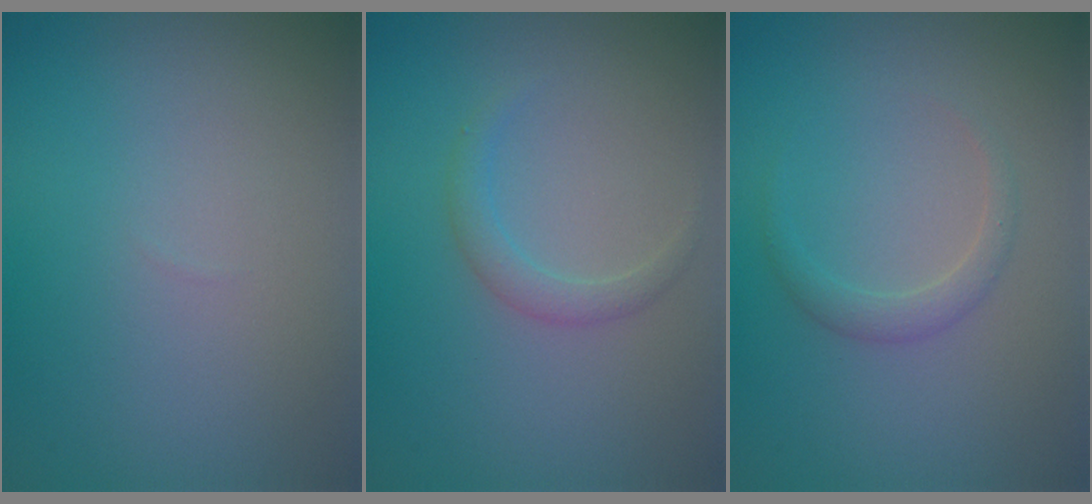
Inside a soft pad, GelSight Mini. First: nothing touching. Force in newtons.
{"total": 1.4, "press": 1.4, "slide": 0.0}
{"total": 1.4, "press": 1.4, "slide": 0.1}